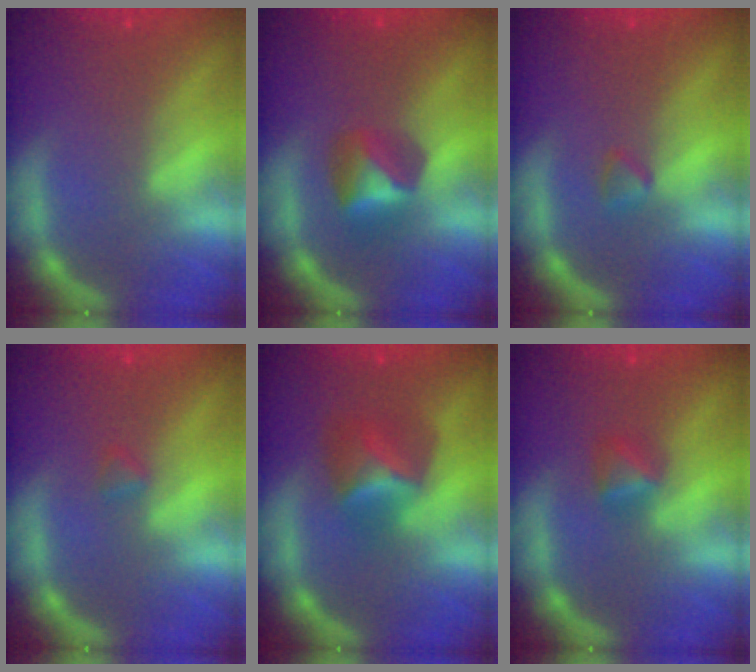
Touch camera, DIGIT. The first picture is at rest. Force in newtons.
{"total": 2.9}
{"total": 0.9}
{"total": 0.9}
{"total": 4.0}
{"total": 1.9}